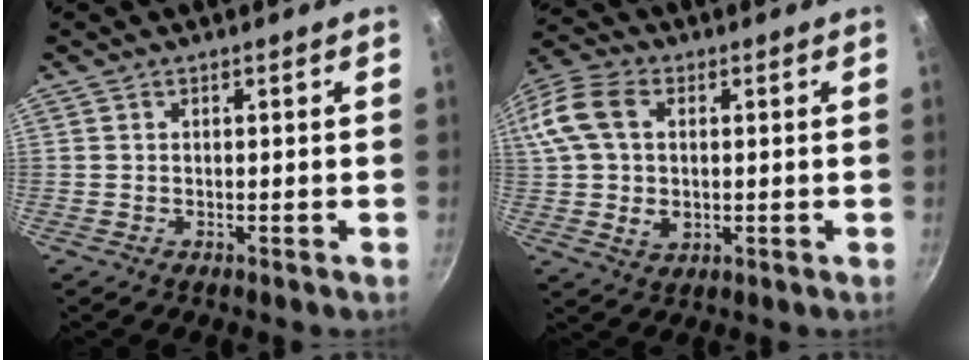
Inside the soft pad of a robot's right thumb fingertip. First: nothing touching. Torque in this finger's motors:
{"motor_torque": [0.23, 1.56, 0.49, -0.25, 0.13]}